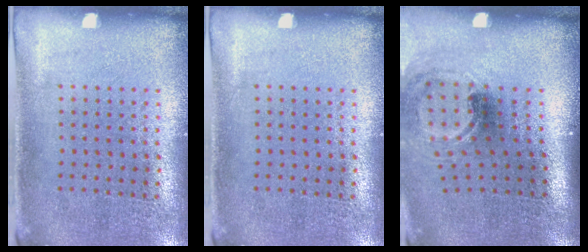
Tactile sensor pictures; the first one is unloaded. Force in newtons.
{"total": 0.0}
{"total": 1.5, "press": 1.2, "slide": 1.0}